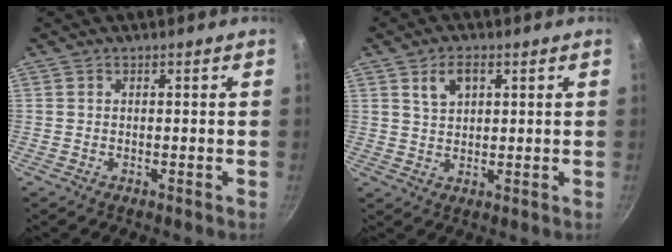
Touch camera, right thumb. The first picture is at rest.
{"total": 5.1, "force": [2.2, 3.0, 3.4], "torque": [-0.048, -0.002, 0.043]}